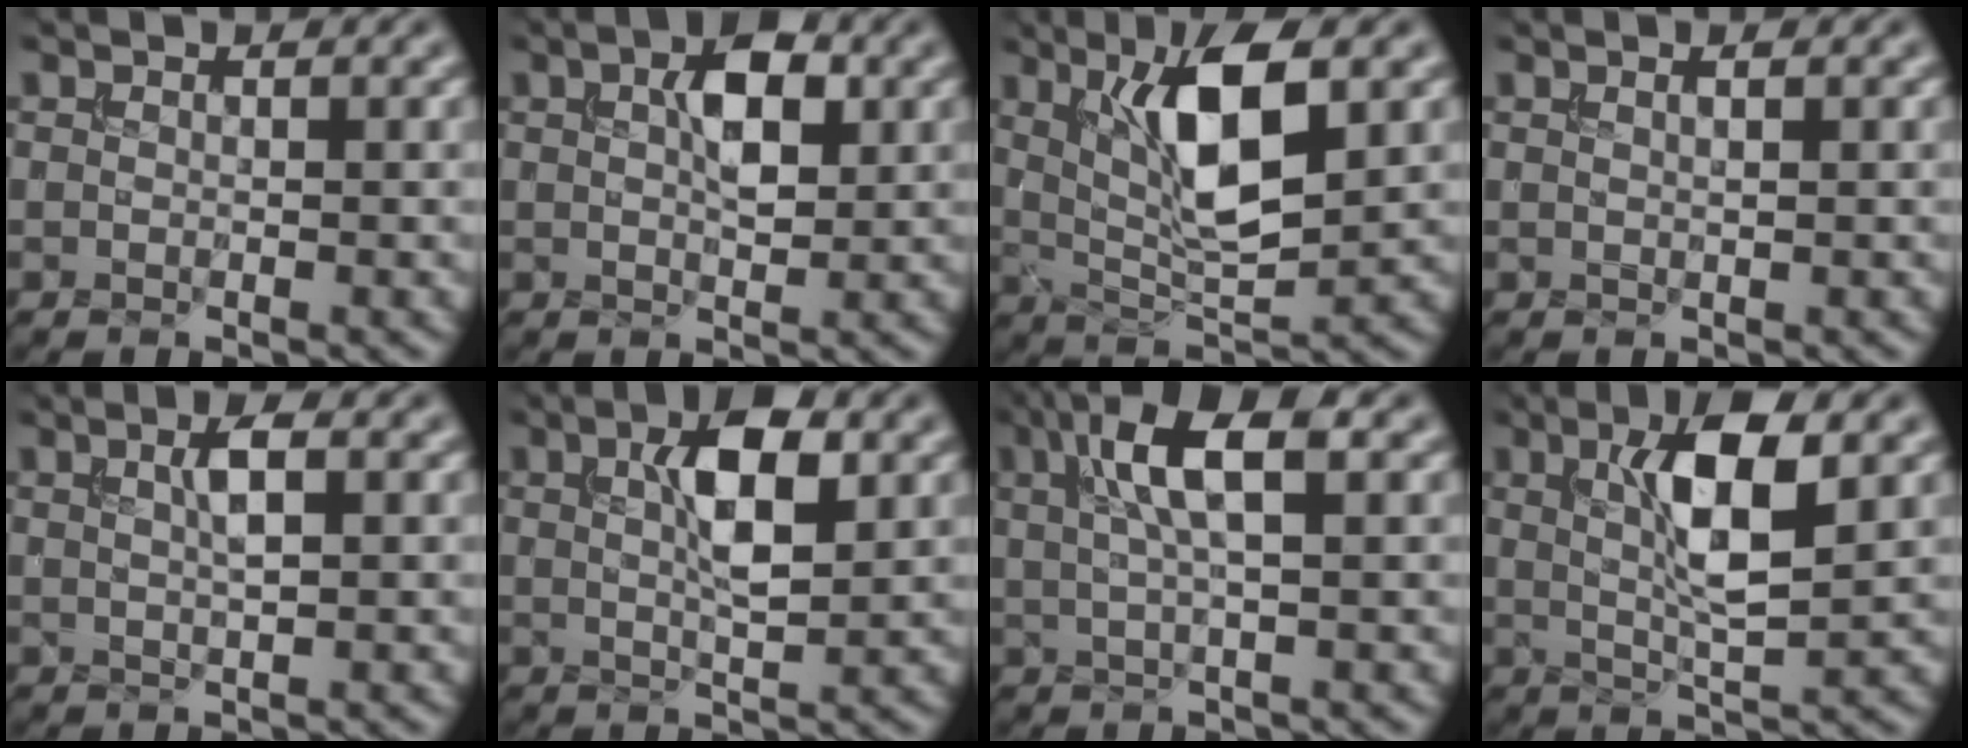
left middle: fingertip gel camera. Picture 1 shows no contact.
{"total": 4.1, "force": [1.0, 2.0, 3.4], "torque": [-0.059, 0.006, 0.018]}
{"total": 7.9, "force": [2.2, 2.4, 7.2], "torque": [-0.125, -0.008, 0.043]}
{"total": 0.8, "force": [0.2, 0.2, 0.7], "torque": [-0.002, -0.001, 0.002]}
{"total": 2.3, "force": [0.6, 0.5, 2.2], "torque": [-0.034, 0.006, 0.011]}
{"total": 5.2, "force": [1.4, 1.6, 4.8], "torque": [-0.081, 0.006, 0.024]}
{"total": 5.7, "force": [1.8, 1.5, 5.2], "torque": [-0.092, 0.007, 0.032]}
{"total": 6.4, "force": [1.5, 1.6, 6.0], "torque": [-0.101, 0.005, 0.028]}